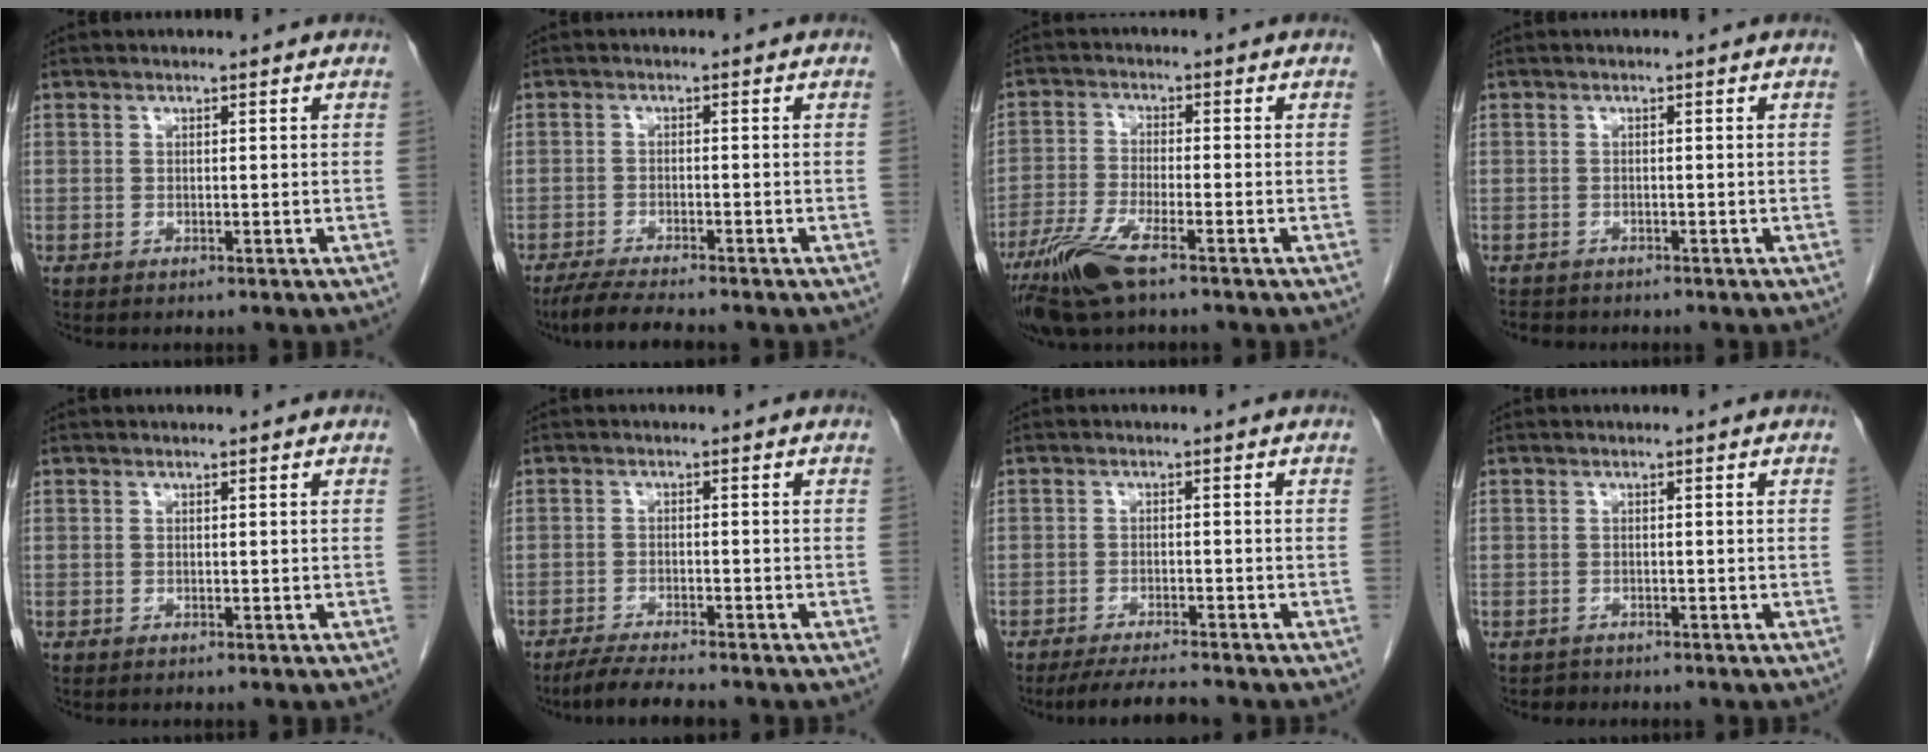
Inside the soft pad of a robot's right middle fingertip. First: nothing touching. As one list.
[{"total": 5.4, "force": [-4.7, 0.0, 2.7], "torque": [-0.051, -0.020, -0.083]}, {"total": 8.7, "force": [-5.7, 1.3, 6.4], "torque": [-0.140, -0.020, -0.108]}, {"total": 2.2, "force": [-1.9, 1.0, 0.3], "torque": [-0.012, -0.003, -0.029]}, {"total": 0.0}, {"total": 5.5, "force": [-4.8, 0.2, 2.6], "torque": [-0.048, -0.018, -0.084]}, {"total": 4.9, "force": [-4.6, -0.2, 1.9], "torque": [-0.033, -0.019, -0.080]}, {"total": 1.0, "force": [-0.8, 0.4, -0.3], "torque": [-0.004, -0.001, -0.017]}]